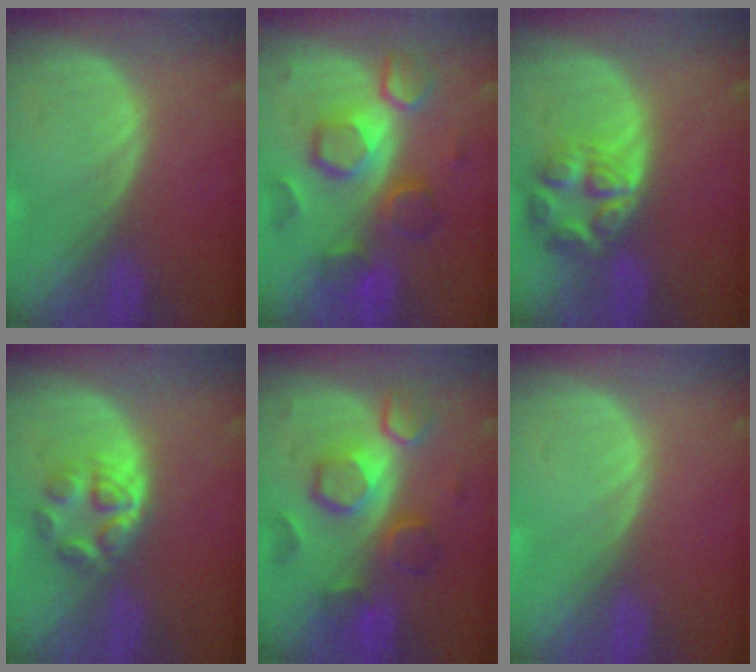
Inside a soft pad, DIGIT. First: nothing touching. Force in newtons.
{"total": 9.2, "press": 9.2, "slide": 0.3}
{"total": 7.8, "press": 6.8, "slide": 3.7}
{"total": 5.2, "press": 4.8, "slide": 2.0}
{"total": 8.5, "press": 8.5, "slide": 0.2}
{"total": 0.0}